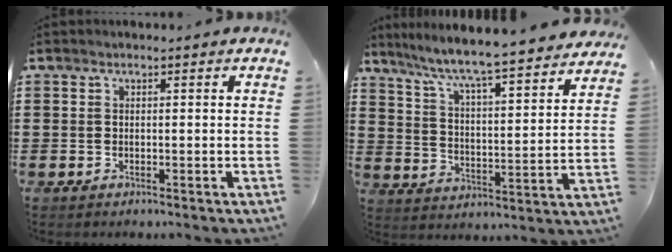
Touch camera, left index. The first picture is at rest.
{"total": 6.0, "force": [5.4, -0.5, 2.5], "torque": [-0.073, -0.051, 0.083]}